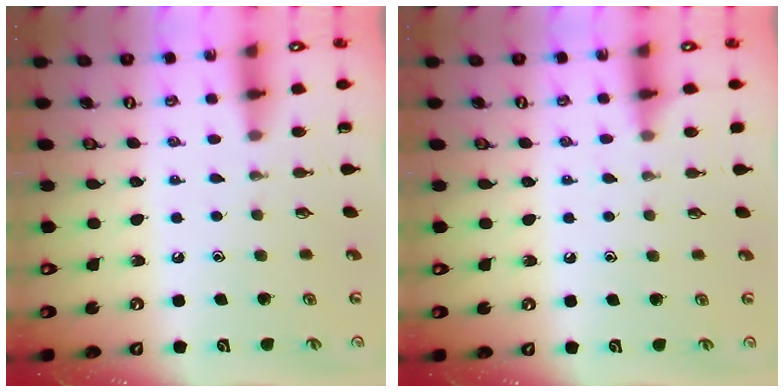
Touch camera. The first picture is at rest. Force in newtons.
{"total": 4.2, "press": 4.1, "slide": 0.6}